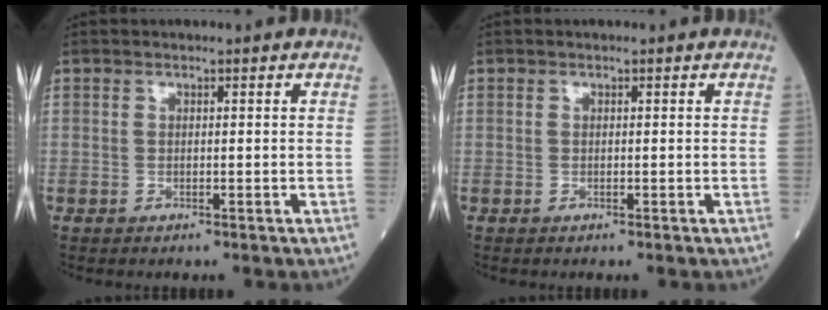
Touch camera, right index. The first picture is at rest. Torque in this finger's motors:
{"motor_torque": [0.00, 0.00, 0.00, -0.01]}